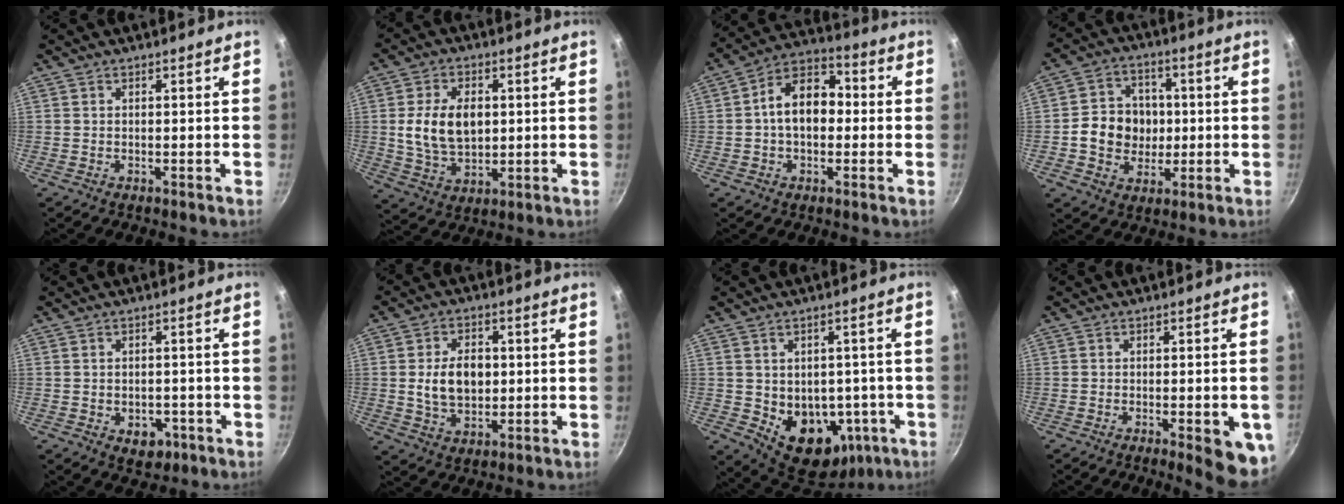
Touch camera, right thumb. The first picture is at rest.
{"total": 11.5, "force": [1.3, 7.6, 8.6], "torque": [-0.138, -0.006, 0.027]}
{"total": 11.9, "force": [0.0, 8.2, 8.7], "torque": [-0.098, 0.040, -0.018]}
{"total": 11.2, "force": [-0.4, 9.8, 5.5], "torque": [-0.059, 0.012, -0.013]}
{"total": 4.8, "force": [-1.9, 3.4, 2.7], "torque": [-0.023, 0.013, -0.012]}
{"total": 9.5, "force": [0.5, 6.5, 6.9], "torque": [-0.098, 0.000, 0.009]}
{"total": 14.7, "force": [-3.4, 11.0, 9.1], "torque": [-0.079, 0.009, -0.018]}
{"total": 8.8, "force": [-3.1, 2.5, 7.9], "torque": [-0.075, 0.009, -0.036]}